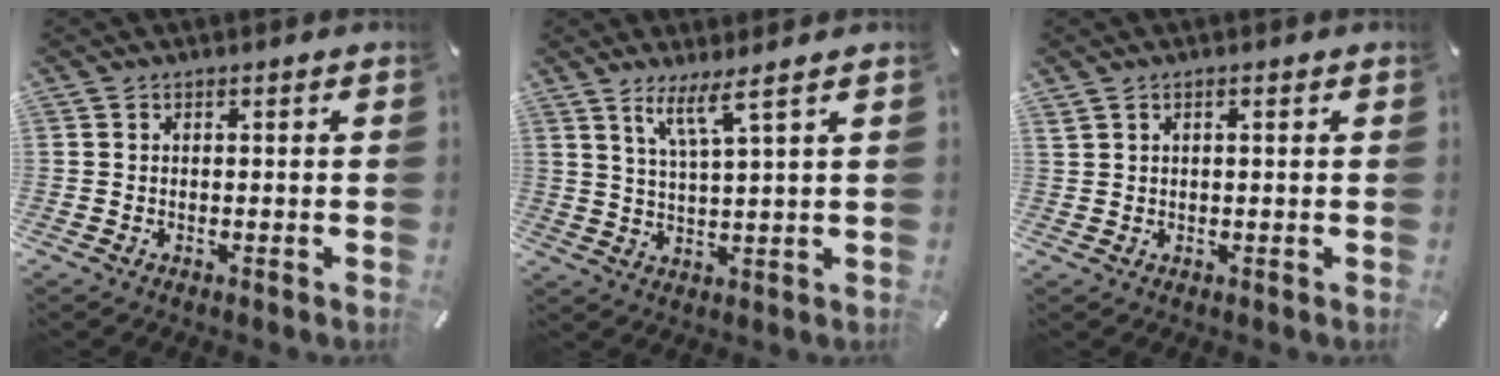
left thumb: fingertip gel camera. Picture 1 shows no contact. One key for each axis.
{"total": 6.6, "fx": 4.7, "fy": 0.2, "fz": 4.7, "tx": -0.105, "ty": -0.016, "tz": 0.080}
{"total": 1.2, "fx": 0.6, "fy": 0.6, "fz": 0.8, "tx": -0.018, "ty": 0.001, "tz": 0.010}